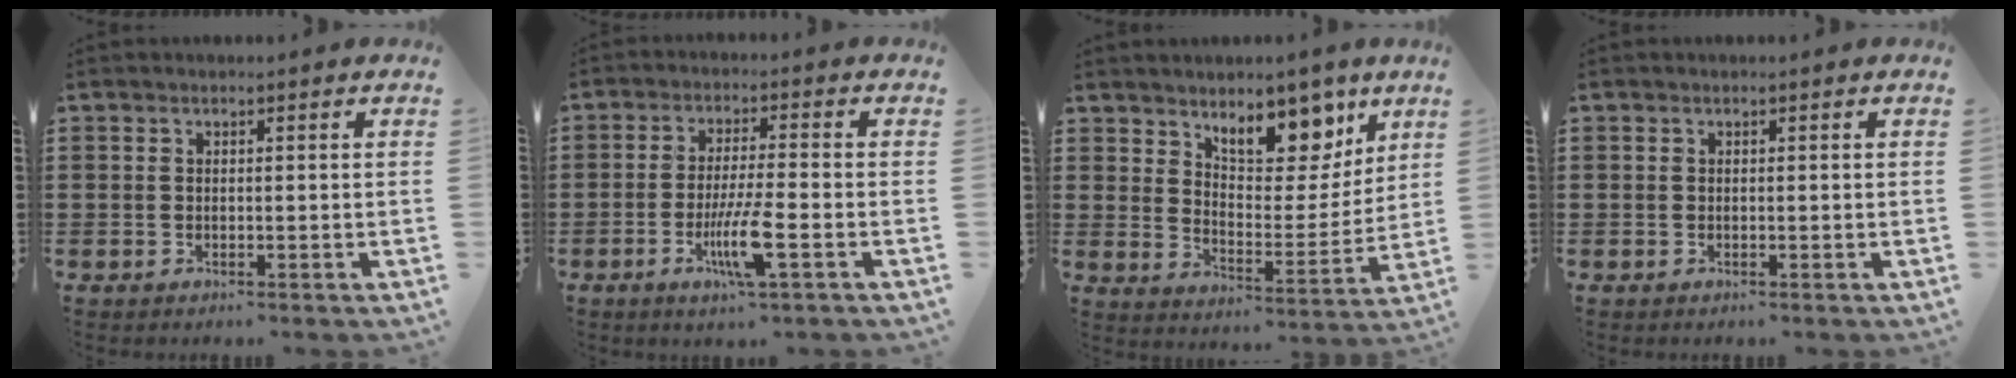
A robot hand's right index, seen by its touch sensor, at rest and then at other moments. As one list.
[{"total": 7.5, "force": [-2.8, 0.8, 6.9], "torque": [-0.137, -0.018, -0.053]}, {"total": 11.3, "force": [8.6, 5.0, 5.4], "torque": [-0.092, -0.046, 0.154]}, {"total": 0.0}]